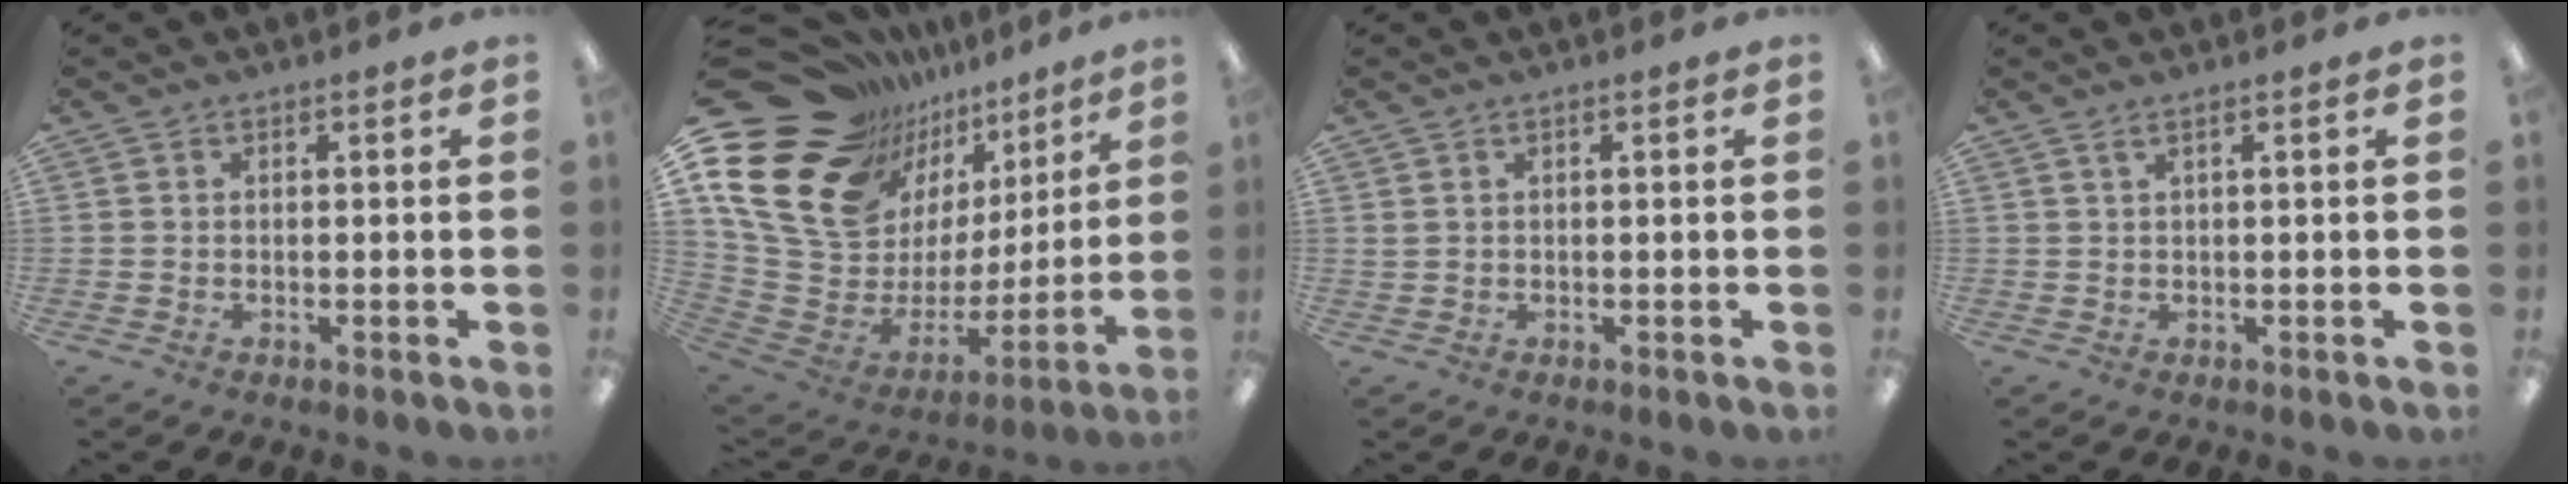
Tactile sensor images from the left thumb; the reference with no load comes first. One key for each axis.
{"total": 20.0, "fx": 10.9, "fy": 14.0, "fz": 9.3, "tx": -0.176, "ty": -0.095, "tz": 0.222}
{"total": 0.7, "fx": 0.4, "fy": 0.3, "fz": 0.5, "tx": -0.012, "ty": 0.003, "tz": 0.006}
{"total": 1.2, "fx": 0.8, "fy": 0.0, "fz": 1.0, "tx": -0.021, "ty": 0.000, "tz": 0.014}